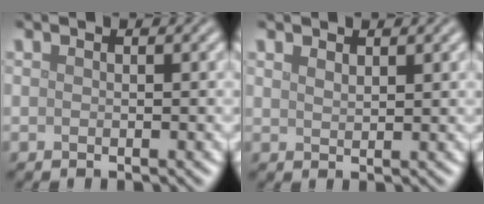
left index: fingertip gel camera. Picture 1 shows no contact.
{"total": 1.2, "force": [1.0, 0.4, 0.5], "torque": [-0.012, -0.001, 0.021]}